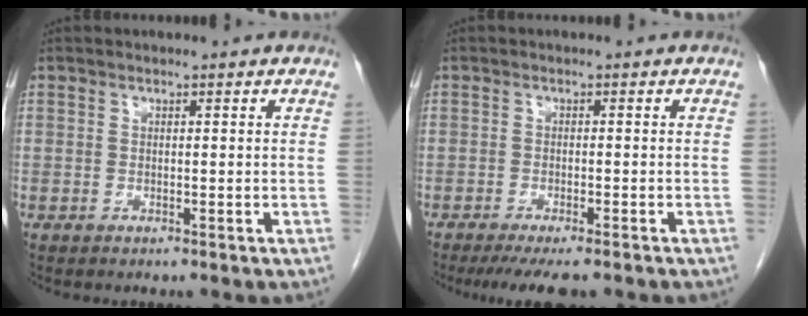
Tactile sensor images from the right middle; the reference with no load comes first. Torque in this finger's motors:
{"motor_torque": [0.22, -0.10, 0.07, 0.04]}